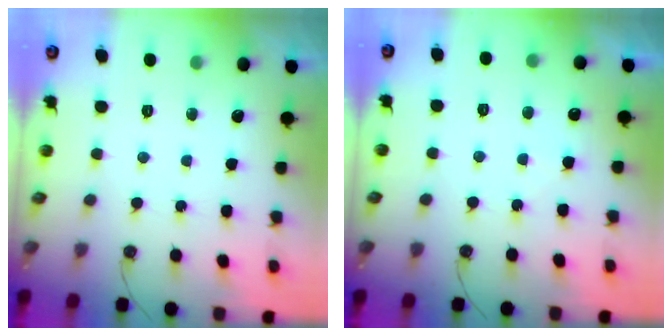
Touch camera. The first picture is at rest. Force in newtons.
{"total": 3.8, "press": 3.8, "slide": 0.6}